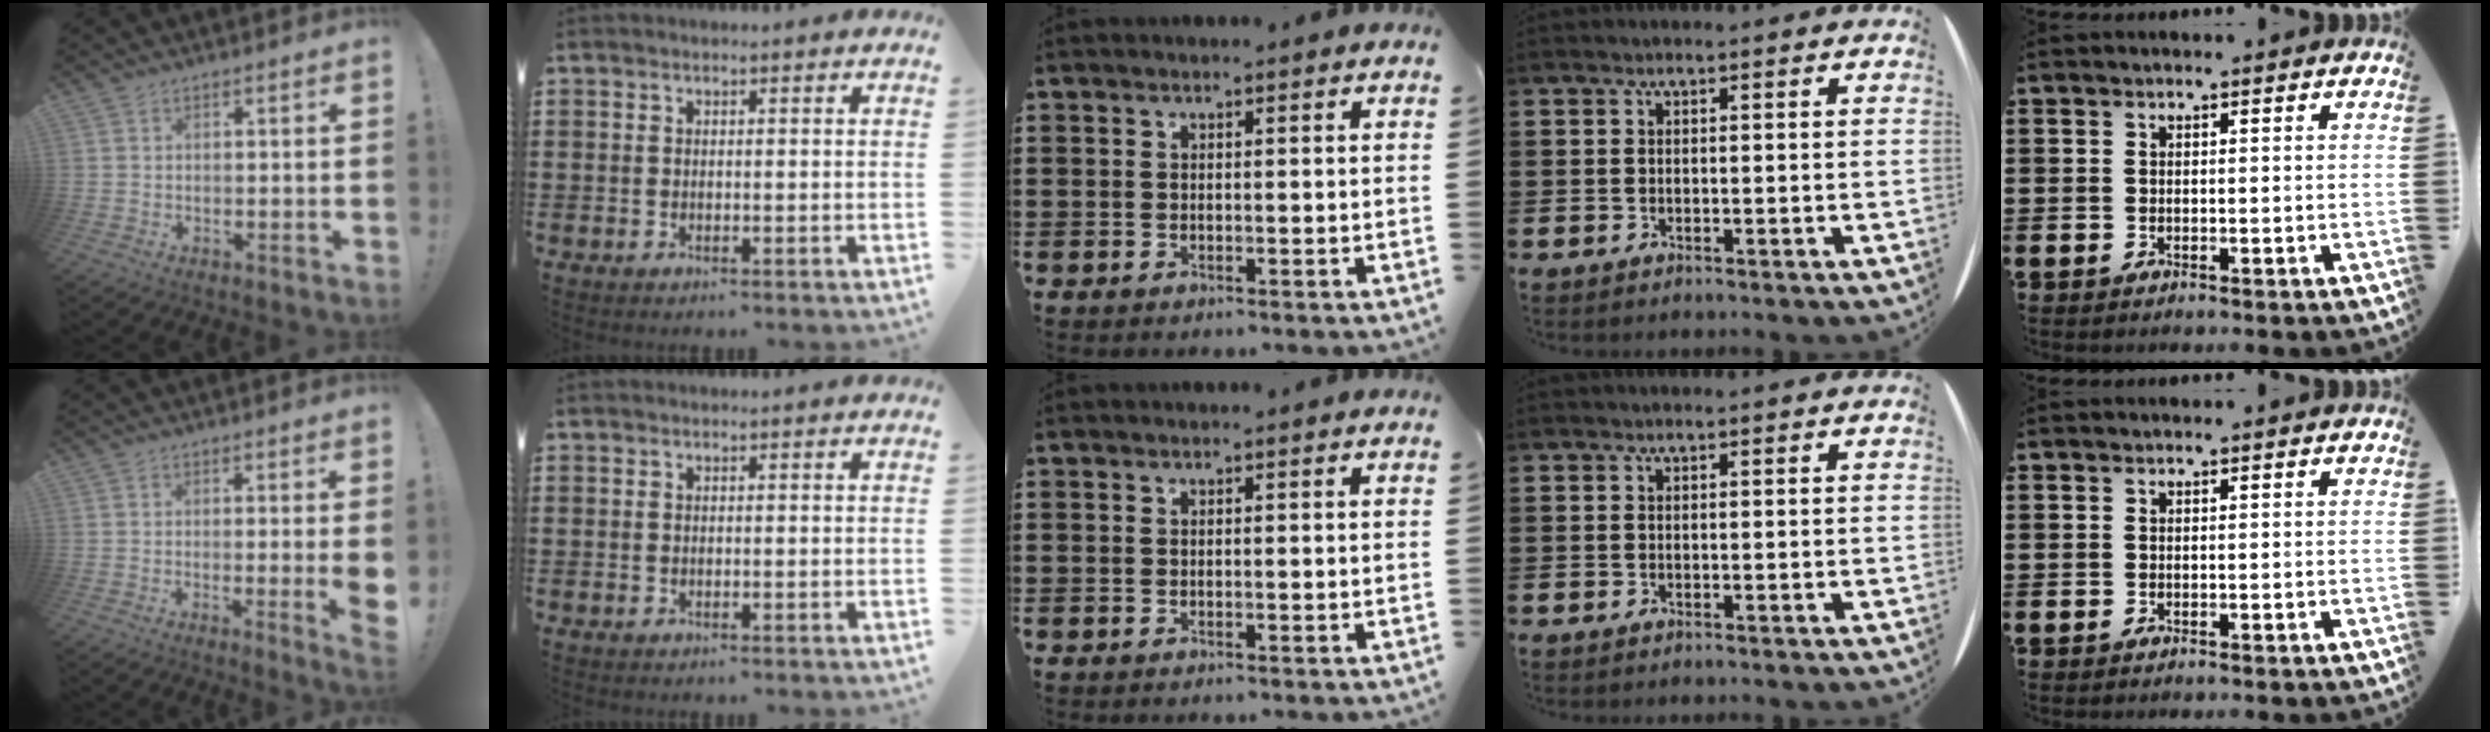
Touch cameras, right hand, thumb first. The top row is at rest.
{"thumb": {"total": 4.6, "force": [0.2, -0.2, 4.6], "torque": [-0.058, -0.016, 0.005]}}